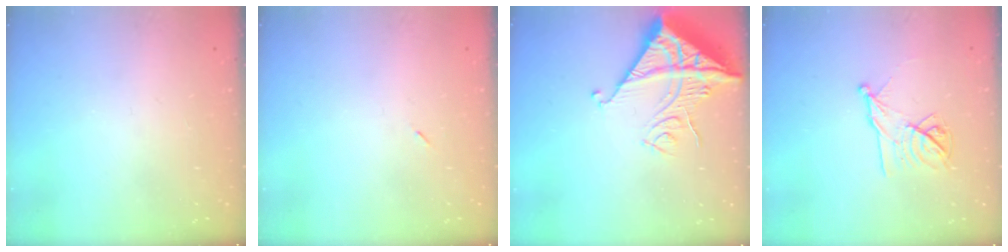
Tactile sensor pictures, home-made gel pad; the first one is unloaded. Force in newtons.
{"total": 2.6, "press": 2.3, "slide": 1.2}
{"total": 17.1, "press": 17.0, "slide": 1.6}
{"total": 11.3, "press": 11.3, "slide": 0.5}